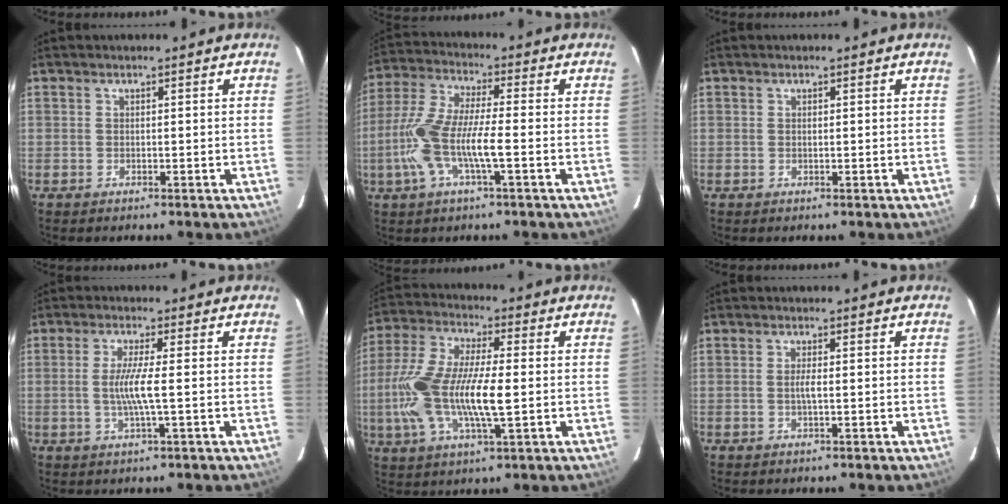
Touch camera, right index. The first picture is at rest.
{"total": 12.5, "force": [-3.3, 2.3, 11.9], "torque": [-0.255, -0.002, -0.065]}
{"total": 0.0}
{"total": 5.1, "force": [-0.5, -0.5, 5.0], "torque": [-0.098, -0.008, -0.011]}
{"total": 17.0, "force": [-1.9, 4.9, 16.1], "torque": [-0.332, -0.003, -0.041]}
{"total": 1.6, "force": [-0.2, -0.1, 1.6], "torque": [-0.030, -0.001, -0.005]}